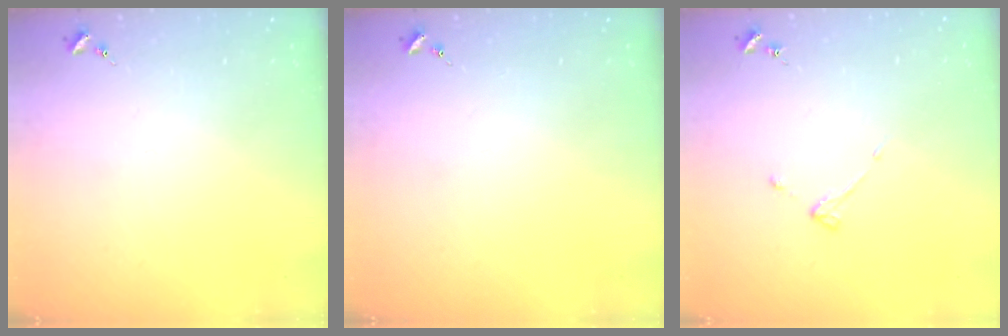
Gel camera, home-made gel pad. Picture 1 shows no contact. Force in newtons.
{"total": 0.0}
{"total": 3.1, "press": 3.0, "slide": 0.5}